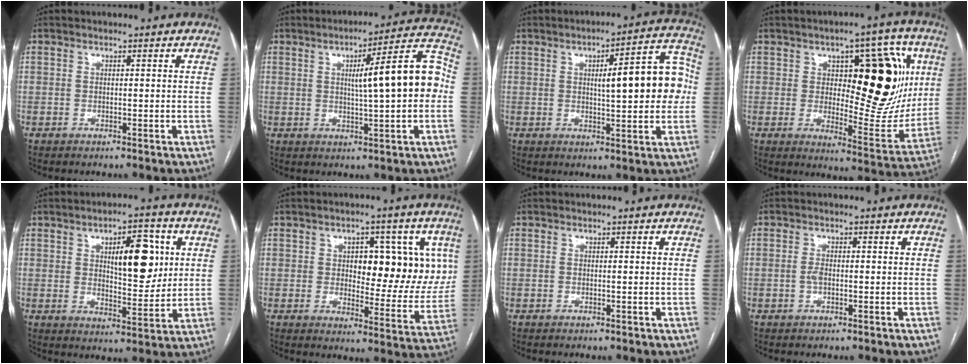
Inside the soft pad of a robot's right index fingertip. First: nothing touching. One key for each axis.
{"total": 13.0, "fx": 0.8, "fy": 1.6, "fz": 12.9, "tx": -0.170, "ty": 0.036, "tz": 0.010}
{"total": 12.7, "fx": 1.1, "fy": 3.0, "fz": 12.3, "tx": -0.154, "ty": 0.034, "tz": 0.016}
{"total": 19.5, "fx": 4.6, "fy": 7.7, "fz": 17.3, "tx": -0.215, "ty": 0.018, "tz": 0.073}
{"total": 10.7, "fx": 3.1, "fy": 3.8, "fz": 9.5, "tx": -0.139, "ty": 0.006, "tz": 0.052}
{"total": 13.0, "fx": 3.1, "fy": 6.2, "fz": 11.0, "tx": -0.126, "ty": 0.012, "tz": 0.047}
{"total": 0.0}
{"total": 1.3, "fx": -0.3, "fy": 0.6, "fz": 1.1, "tx": -0.024, "ty": 0.002, "tz": -0.006}